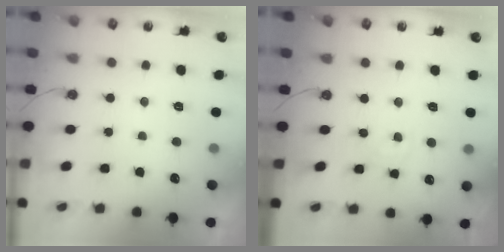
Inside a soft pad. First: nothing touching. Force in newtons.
{"total": 2.9, "press": 2.9, "slide": 0.4}